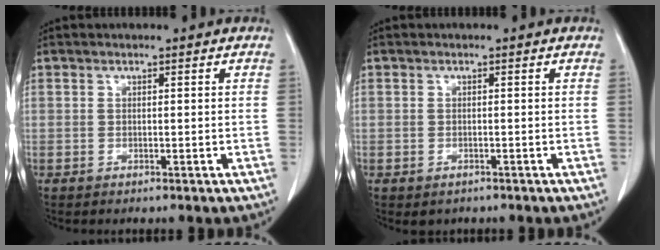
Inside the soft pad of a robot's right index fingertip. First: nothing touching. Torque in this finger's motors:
{"motor_torque": [0.23, -0.15, 0.07, 0.03]}